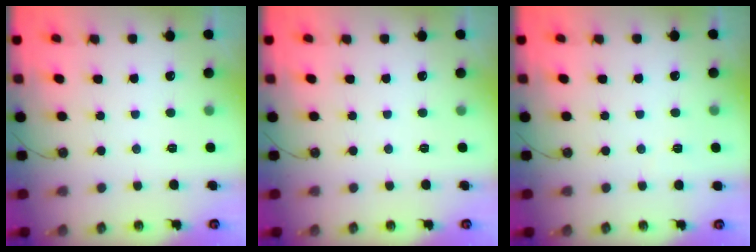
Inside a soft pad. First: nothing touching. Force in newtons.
{"total": 0.0}
{"total": 2.3, "press": 1.3, "slide": 1.9}